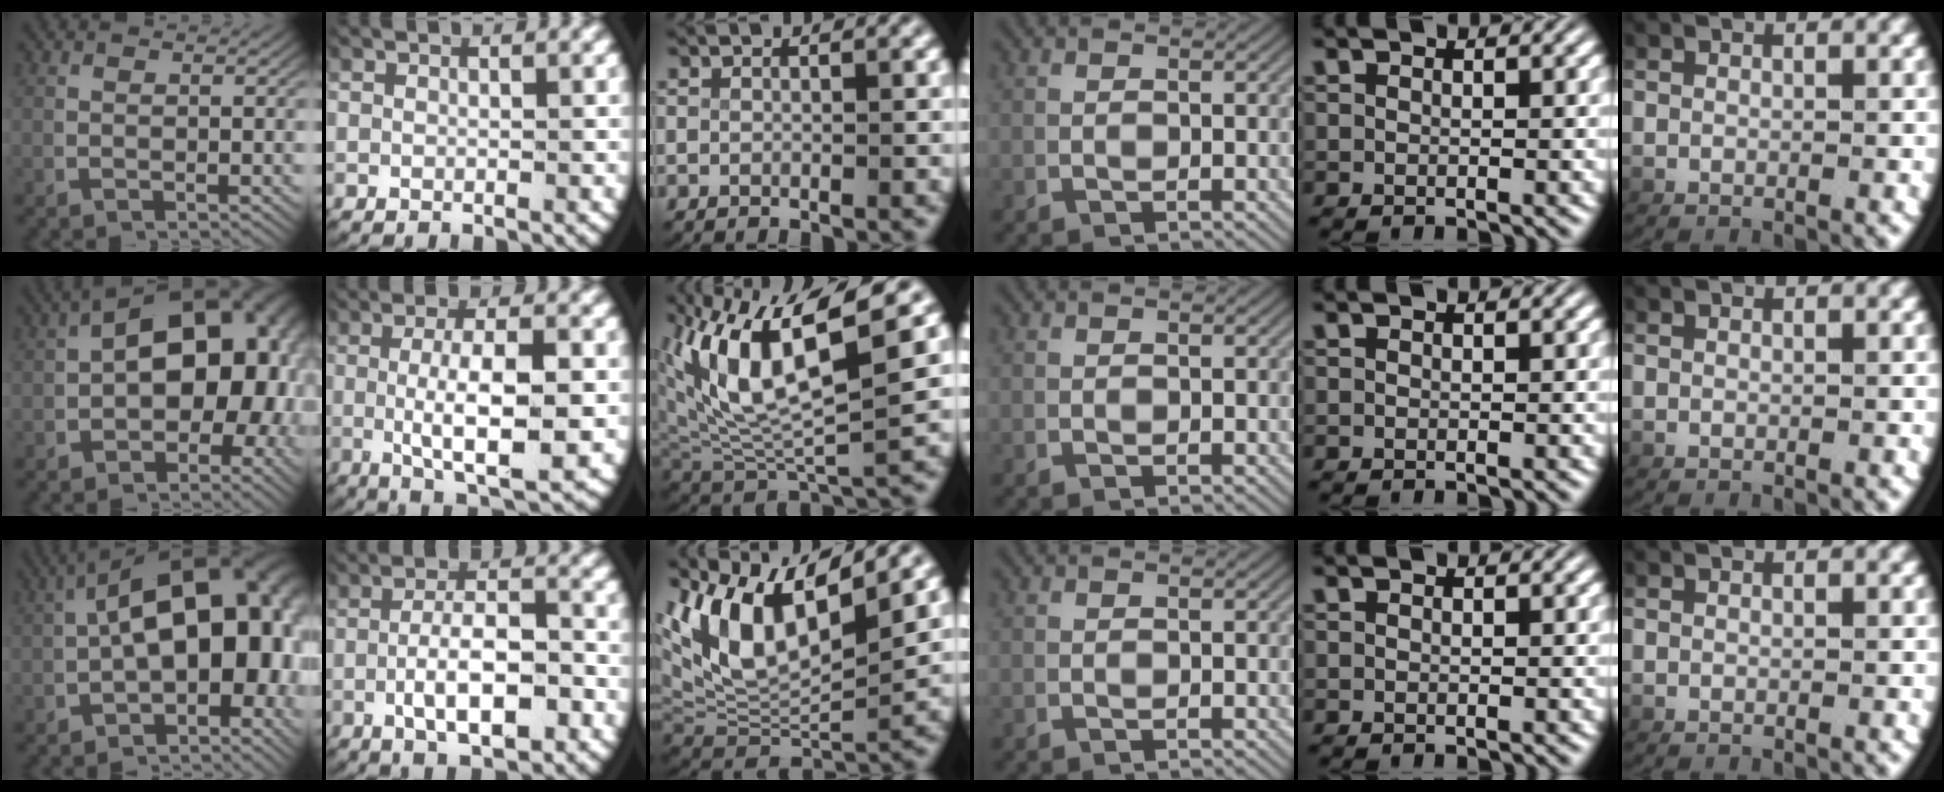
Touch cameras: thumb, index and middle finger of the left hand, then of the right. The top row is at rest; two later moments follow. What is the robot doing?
{"motion": "lift_and_place", "object": "ribbon"}